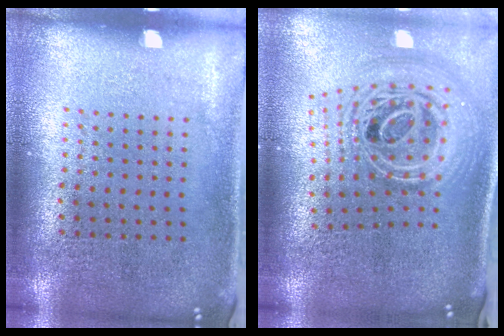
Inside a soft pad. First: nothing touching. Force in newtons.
{"total": 2.9, "press": 2.0, "slide": 2.1}